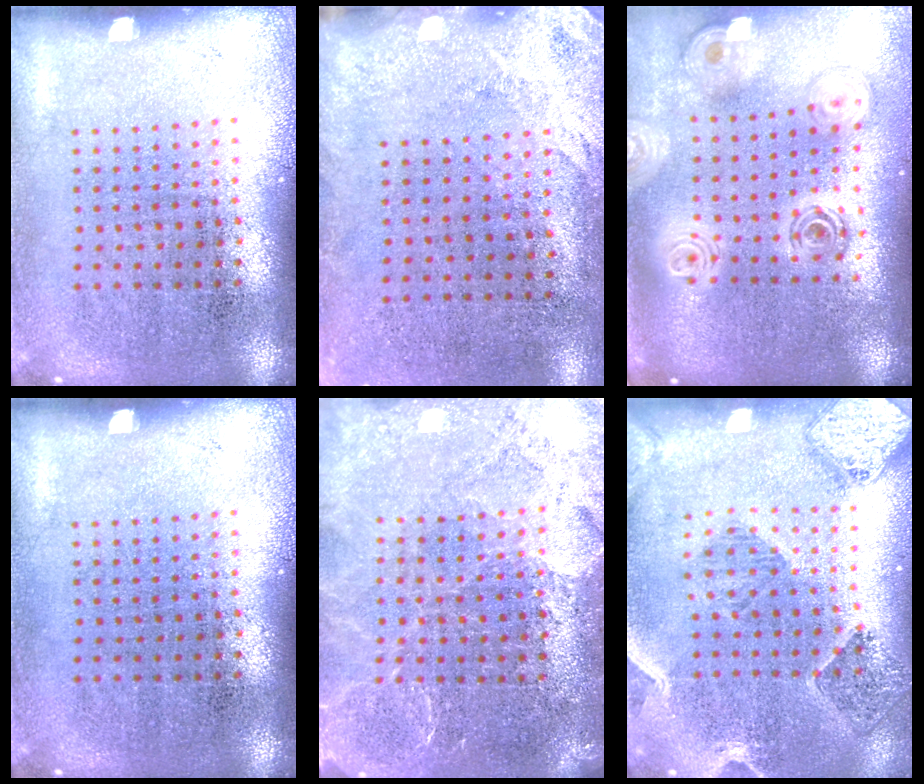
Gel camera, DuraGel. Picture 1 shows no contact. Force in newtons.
{"total": 2.7, "press": 2.1, "slide": 1.6}
{"total": 2.4, "press": 1.9, "slide": 1.5}
{"total": 0.0}
{"total": 3.6, "press": 3.4, "slide": 1.1}
{"total": 1.6, "press": 1.6, "slide": 0.3}